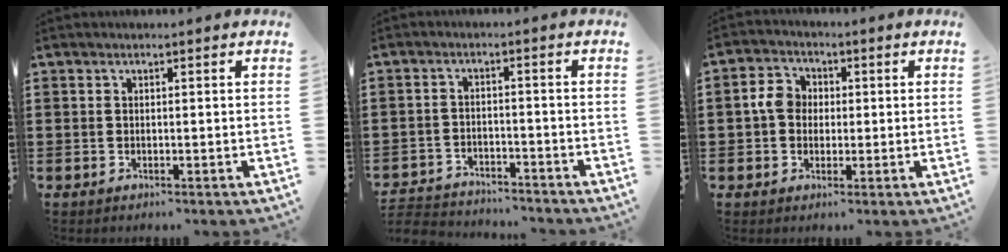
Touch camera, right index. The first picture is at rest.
{"total": 3.5, "force": [-3.5, 0.5, -0.1], "torque": [-0.011, -0.002, -0.077]}
{"total": 4.3, "force": [-0.1, 3.6, 2.3], "torque": [-0.062, 0.009, -0.006]}